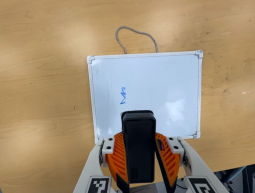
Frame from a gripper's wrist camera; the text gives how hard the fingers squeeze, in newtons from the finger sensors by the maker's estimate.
{"total": 9.9, "left": 10.1, "right": 9.6}